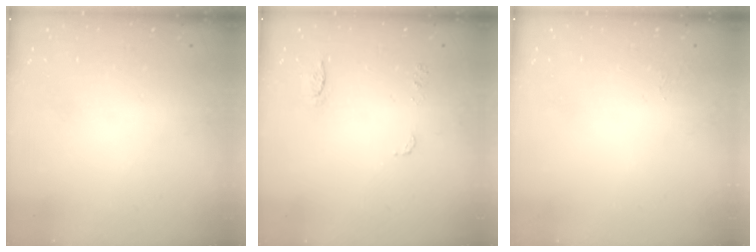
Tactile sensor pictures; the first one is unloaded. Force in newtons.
{"total": 6.9, "press": 6.9, "slide": 0.5}
{"total": 5.1, "press": 5.1, "slide": 0.5}